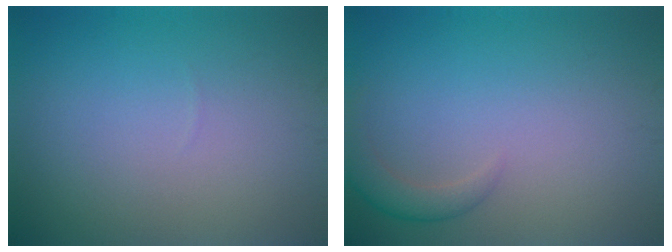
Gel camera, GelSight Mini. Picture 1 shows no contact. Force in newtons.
{"total": 2.0, "press": 2.0, "slide": 0.1}